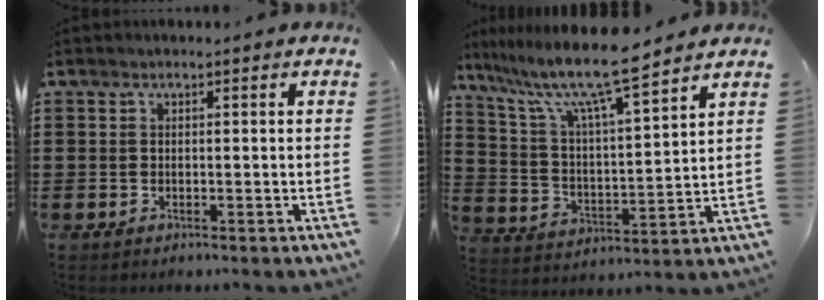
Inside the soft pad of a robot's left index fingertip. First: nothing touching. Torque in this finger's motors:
{"motor_torque": [1.13, -1.01, 0.70, 0.21]}